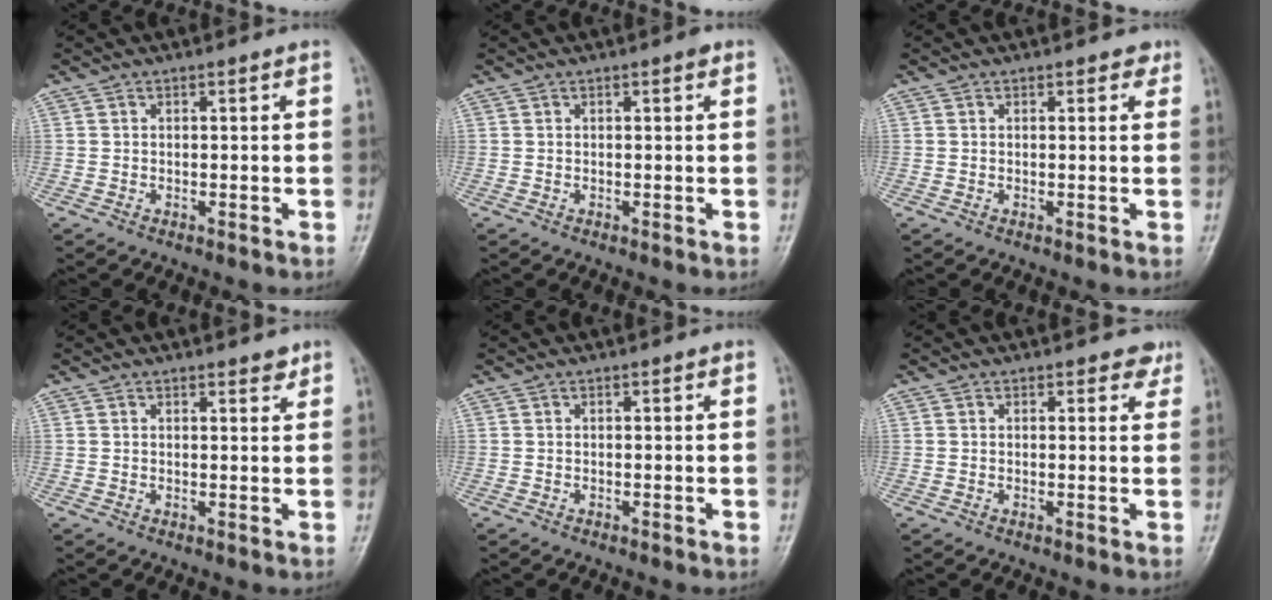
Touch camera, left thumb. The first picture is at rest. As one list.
[{"total": 0.8, "force": [0.4, 0.2, 0.6], "torque": [-0.010, 0.001, 0.002]}, {"total": 1.5, "force": [1.0, 0.9, 0.7], "torque": [0.006, -0.003, 0.006]}, {"total": 1.9, "force": [1.5, 0.7, 0.8], "torque": [-0.001, -0.009, 0.018]}, {"total": 0.0}, {"total": 2.4, "force": [1.8, 1.5, 0.7], "torque": [0.017, -0.009, 0.011]}]